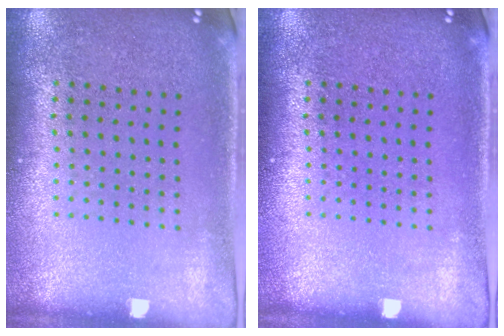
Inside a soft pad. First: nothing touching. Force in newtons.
{"total": 0.0}